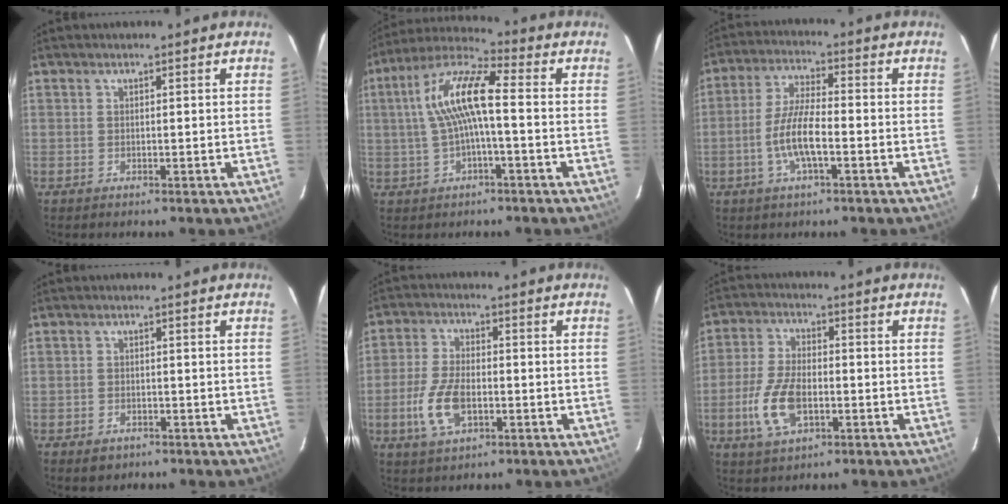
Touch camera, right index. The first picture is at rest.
{"total": 11.6, "force": [0.2, 2.7, 11.3], "torque": [-0.224, 0.022, 0.001]}
{"total": 8.3, "force": [-2.8, 1.9, 7.6], "torque": [-0.157, 0.003, -0.055]}
{"total": 2.7, "force": [-1.7, 1.9, 0.8], "torque": [-0.019, -0.001, -0.023]}
{"total": 9.1, "force": [-2.8, 4.8, 7.2], "torque": [-0.159, 0.000, -0.050]}
{"total": 10.3, "force": [-3.1, 5.3, 8.3], "torque": [-0.181, -0.001, -0.054]}